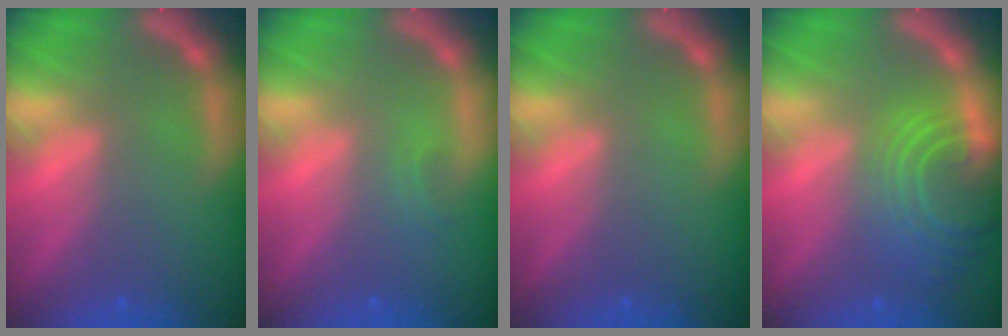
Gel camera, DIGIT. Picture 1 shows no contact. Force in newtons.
{"total": 0.9}
{"total": 0.0}
{"total": 9.0}